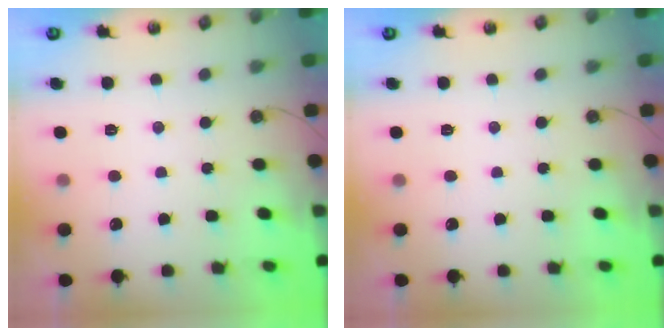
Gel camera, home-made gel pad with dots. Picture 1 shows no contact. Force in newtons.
{"total": 0.0}